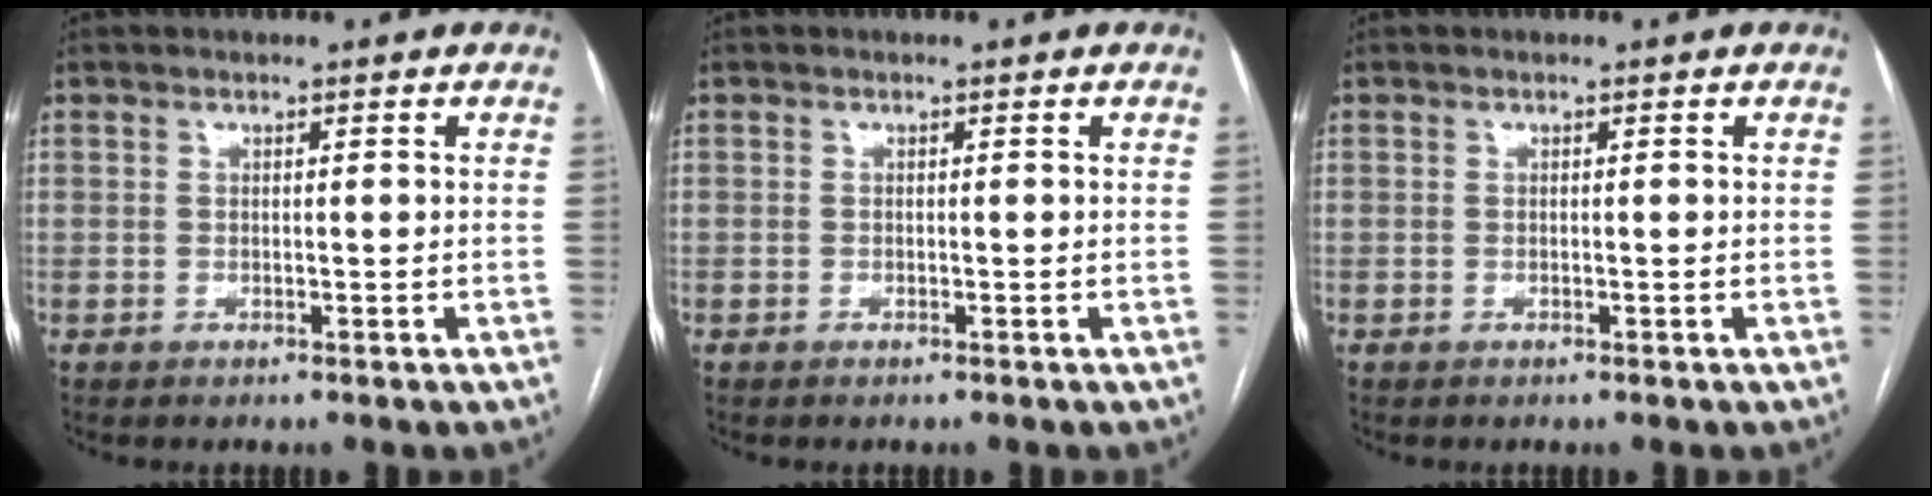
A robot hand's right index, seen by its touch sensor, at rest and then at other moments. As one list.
[{"total": 0.0}, {"total": 0.0}]